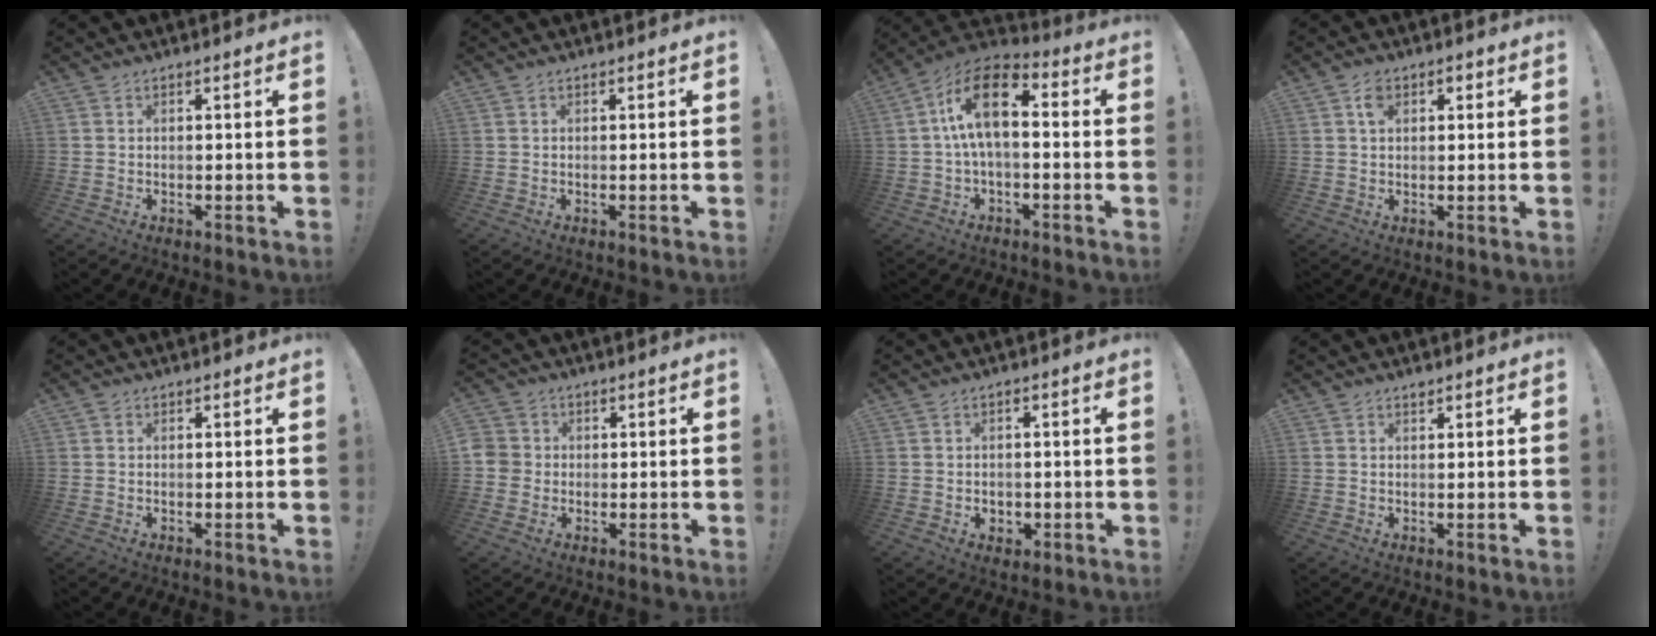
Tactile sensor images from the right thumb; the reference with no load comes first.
{"total": 0.0}
{"total": 13.7, "force": [1.9, 6.6, 11.8], "torque": [-0.213, 0.012, 0.035]}
{"total": 3.8, "force": [1.4, 2.7, 2.3], "torque": [-0.021, -0.002, 0.018]}
{"total": 0.5, "force": [0.0, 0.5, -0.1], "torque": [0.000, 0.002, 0.000]}
{"total": 4.8, "force": [-0.4, 4.6, 1.4], "torque": [-0.031, 0.005, -0.010]}
{"total": 2.9, "force": [-0.2, 2.8, 0.9], "torque": [-0.002, -0.005, -0.006]}
{"total": 1.0, "force": [0.8, 0.5, 0.2], "torque": [0.009, -0.007, 0.013]}